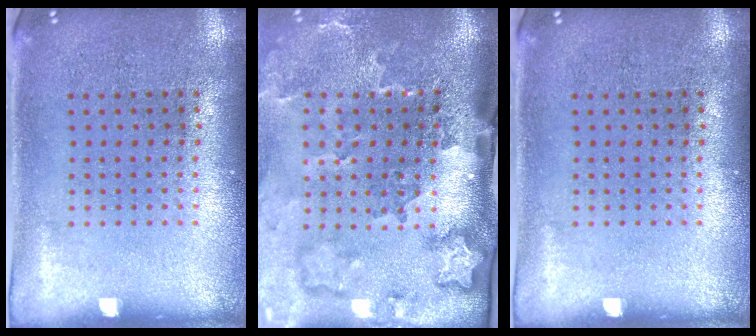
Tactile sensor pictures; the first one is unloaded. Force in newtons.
{"total": 3.5, "press": 2.4, "slide": 2.6}
{"total": 0.0}